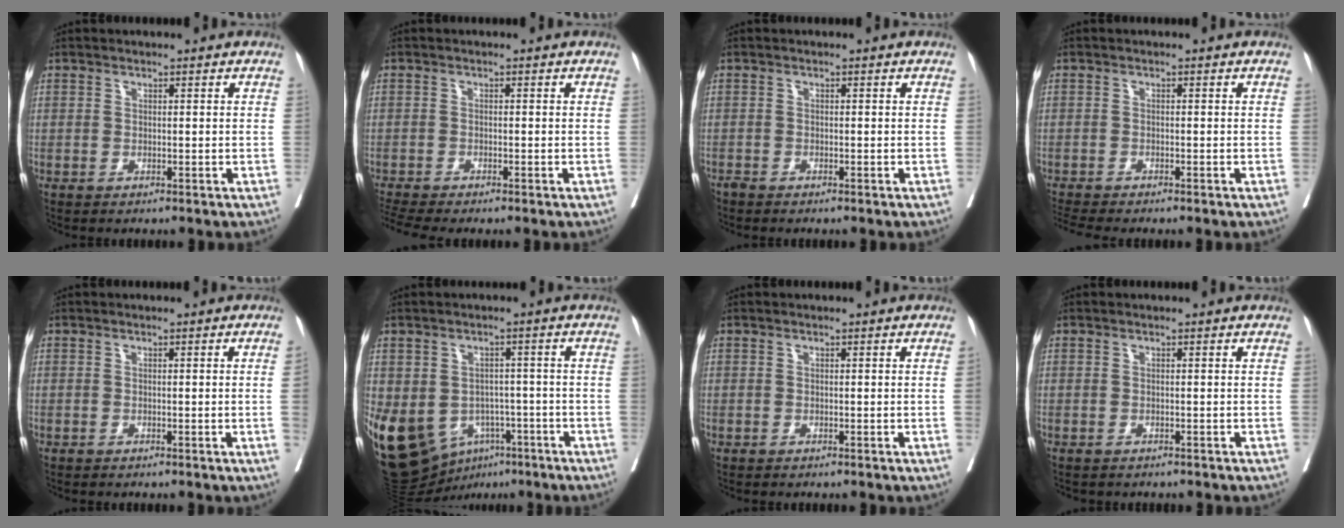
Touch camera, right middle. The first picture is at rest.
{"total": 4.0, "force": [-3.6, -0.4, 1.7], "torque": [-0.033, -0.010, -0.065]}
{"total": 0.7, "force": [-0.7, 0.0, 0.1], "torque": [-0.007, -0.002, -0.017]}
{"total": 3.9, "force": [-3.6, -0.3, 1.5], "torque": [-0.025, -0.010, -0.061]}
{"total": 1.1, "force": [-0.3, -0.3, 1.0], "torque": [-0.010, 0.001, -0.005]}
{"total": 14.9, "force": [-6.7, 10.9, 7.5], "torque": [-0.155, 0.013, -0.092]}
{"total": 0.0}
{"total": 1.7, "force": [-1.5, 0.7, 0.4], "torque": [-0.013, -0.002, -0.019]}